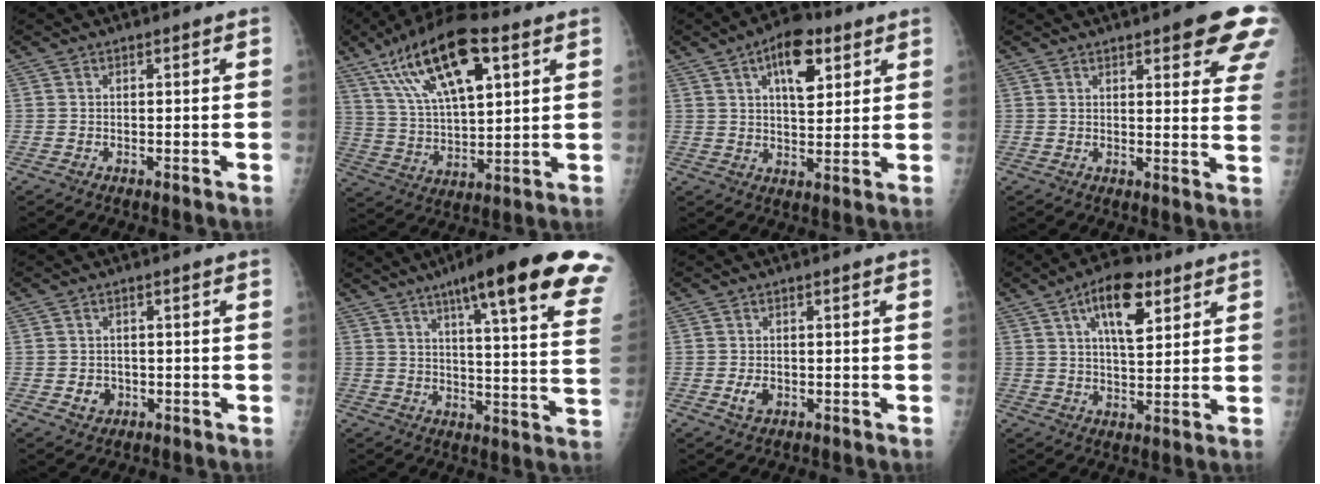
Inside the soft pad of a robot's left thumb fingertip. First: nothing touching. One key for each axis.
{"total": 19.6, "fx": 9.6, "fy": 7.7, "fz": 15.3, "tx": -0.256, "ty": -0.016, "tz": 0.173}
{"total": 10.8, "fx": 5.0, "fy": 5.2, "fz": 8.0, "tx": -0.099, "ty": -0.014, "tz": 0.076}
{"total": 13.4, "fx": 8.1, "fy": 3.4, "fz": 10.2, "tx": -0.097, "ty": -0.034, "tz": 0.088}
{"total": 2.6, "fx": -0.7, "fy": 2.3, "fz": 1.0, "tx": -0.004, "ty": 0.004, "tz": -0.004}
{"total": 26.0, "fx": 15.8, "fy": 3.8, "fz": 20.3, "tx": -0.248, "ty": -0.042, "tz": 0.203}
{"total": 2.5, "fx": -0.6, "fy": 1.7, "fz": 1.7, "tx": -0.028, "ty": 0.000, "tz": -0.008}
{"total": 12.0, "fx": 5.7, "fy": 5.4, "fz": 9.1, "tx": -0.123, "ty": -0.015, "tz": 0.091}